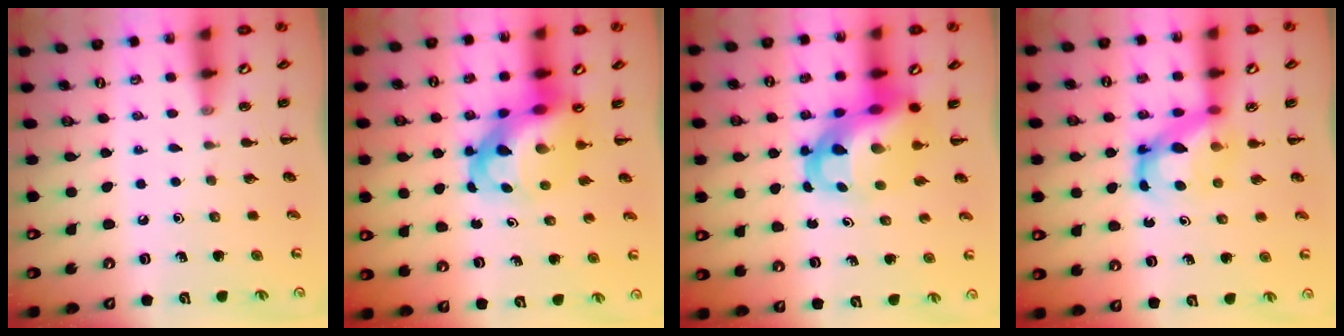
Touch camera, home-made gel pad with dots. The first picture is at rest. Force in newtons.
{"total": 9.5, "press": 9.2, "slide": 2.6}
{"total": 12.4, "press": 11.9, "slide": 3.2}
{"total": 6.0, "press": 5.9, "slide": 0.5}